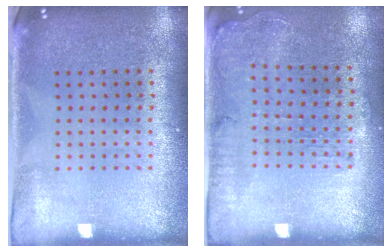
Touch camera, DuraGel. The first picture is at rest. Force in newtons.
{"total": 1.3, "press": 1.2, "slide": 0.5}